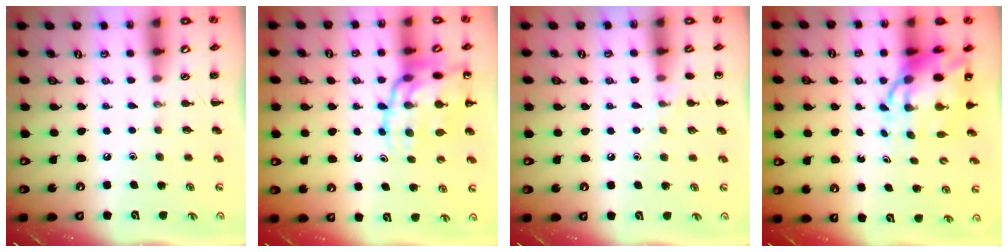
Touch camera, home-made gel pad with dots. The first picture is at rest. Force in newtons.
{"total": 17.5, "press": 17.3, "slide": 2.9}
{"total": 4.6, "press": 4.4, "slide": 1.5}
{"total": 10.0, "press": 9.7, "slide": 2.5}